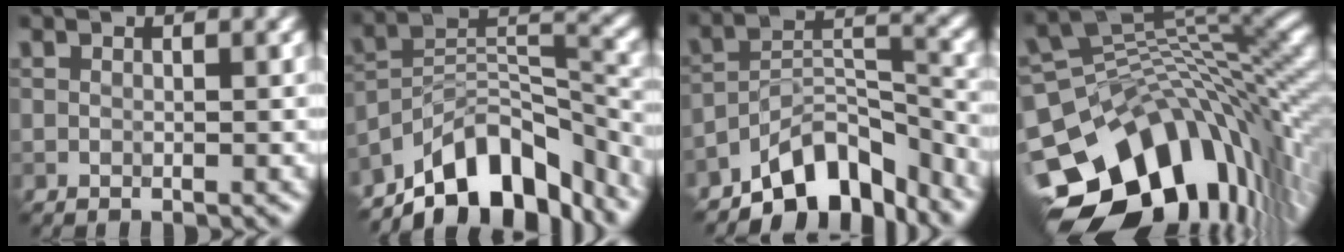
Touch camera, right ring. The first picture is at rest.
{"total": 10.8, "force": [-8.4, 4.2, 5.3], "torque": [-0.074, 0.010, -0.157]}
{"total": 8.0, "force": [-6.4, 3.1, 3.6], "torque": [-0.037, 0.001, -0.119]}
{"total": 15.5, "force": [-6.1, 9.4, 10.7], "torque": [-0.170, 0.004, -0.107]}